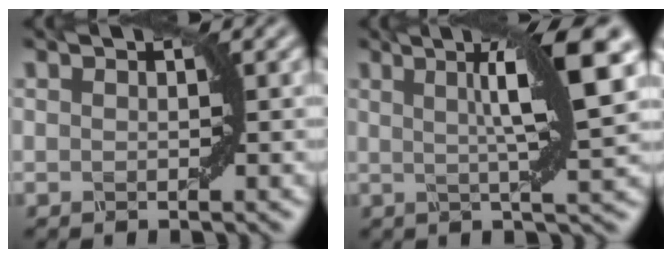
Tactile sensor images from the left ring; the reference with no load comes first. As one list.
[{"total": 8.3, "force": [2.2, 1.2, 7.9], "torque": [-0.103, 0.015, 0.031]}]